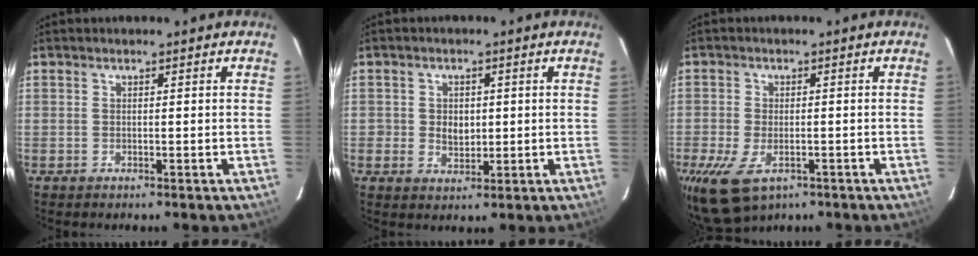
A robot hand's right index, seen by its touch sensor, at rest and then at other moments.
{"total": 3.7, "force": [0.0, 3.1, 1.9], "torque": [-0.036, 0.003, 0.002]}
{"total": 7.5, "force": [-3.9, 4.2, 4.8], "torque": [-0.110, -0.022, -0.068]}